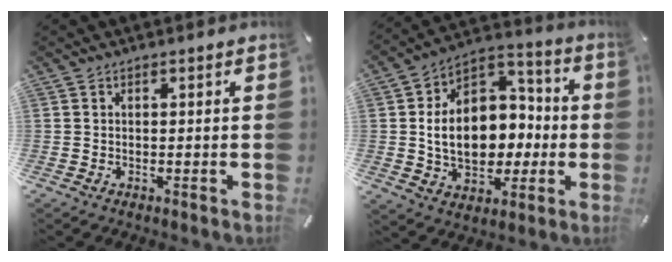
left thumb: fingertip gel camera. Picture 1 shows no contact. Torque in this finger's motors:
{"motor_torque": [0.37, 1.25, 2.00, -0.50, 0.48]}